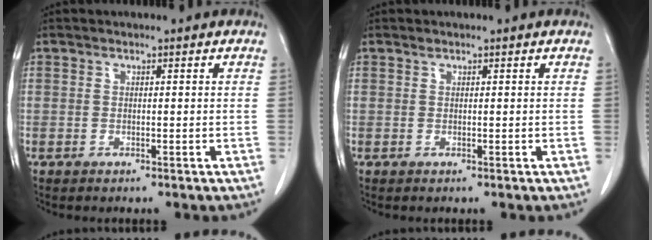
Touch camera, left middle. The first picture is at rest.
{"total": 0.0}